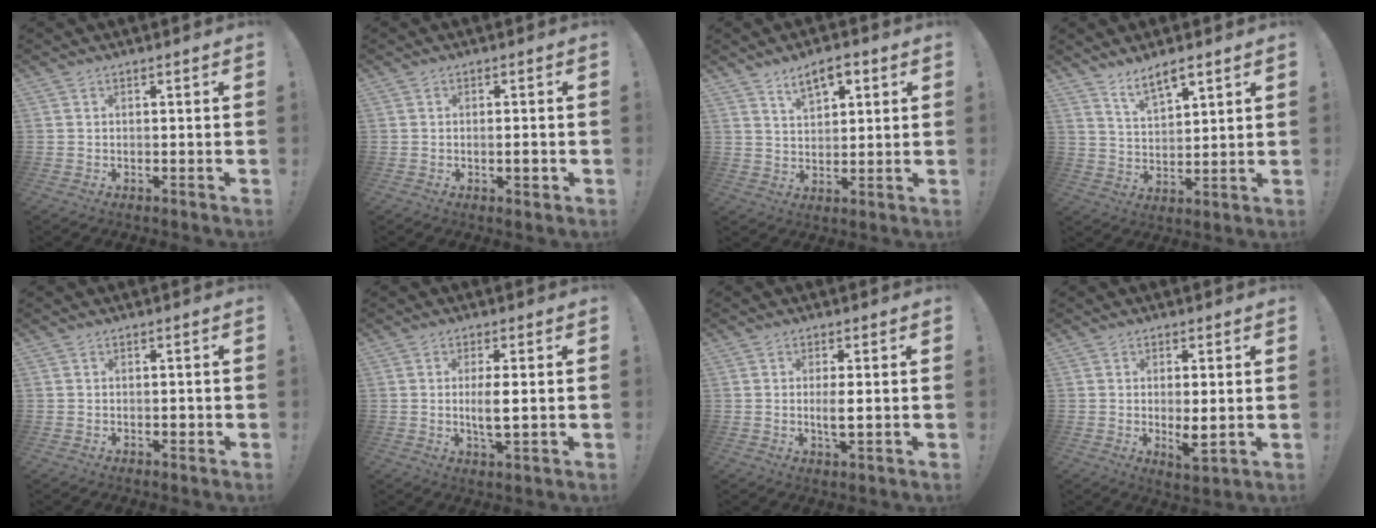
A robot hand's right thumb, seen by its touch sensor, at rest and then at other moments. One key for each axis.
{"total": 2.2, "fx": -0.7, "fy": 0.4, "fz": 2.0, "tx": -0.020, "ty": -0.003, "tz": -0.013}
{"total": 7.7, "fx": 4.8, "fy": 3.8, "fz": 4.8, "tx": -0.073, "ty": -0.014, "tz": 0.084}
{"total": 7.3, "fx": 5.7, "fy": 2.3, "fz": 3.9, "tx": -0.067, "ty": -0.032, "tz": 0.103}
{"total": 1.0, "fx": -0.4, "fy": 0.7, "fz": 0.6, "tx": -0.007, "ty": 0.003, "tz": -0.007}
{"total": 5.1, "fx": 0.2, "fy": 1.3, "fz": 4.9, "tx": -0.093, "ty": -0.013, "tz": -0.003}
{"total": 3.6, "fx": 0.1, "fy": 0.7, "fz": 3.5, "tx": -0.067, "ty": -0.007, "tz": -0.002}
{"total": 5.3, "fx": 0.0, "fy": 1.5, "fz": 5.1, "tx": -0.066, "ty": -0.018, "tz": 0.000}